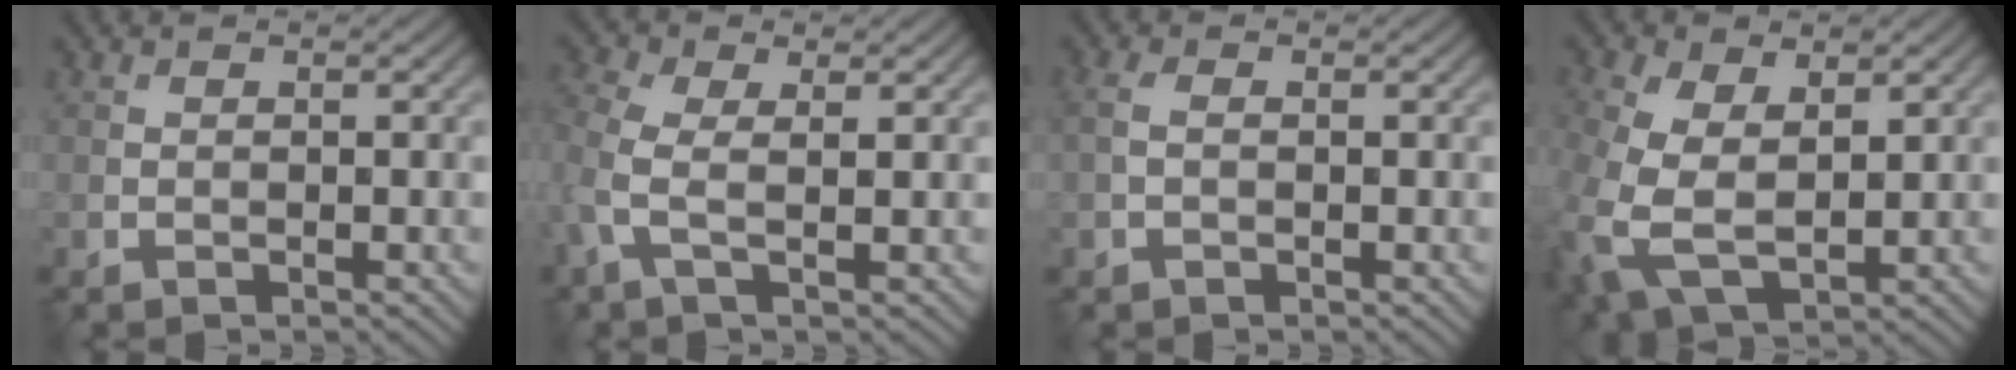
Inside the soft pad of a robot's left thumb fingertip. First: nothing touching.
{"total": 4.7, "force": [0.1, 2.2, 4.1], "torque": [-0.117, 0.005, -0.003]}
{"total": 1.9, "force": [0.0, 1.2, 1.5], "torque": [-0.040, 0.005, -0.001]}
{"total": 9.4, "force": [-0.1, 5.9, 7.3], "torque": [-0.219, -0.014, 0.007]}